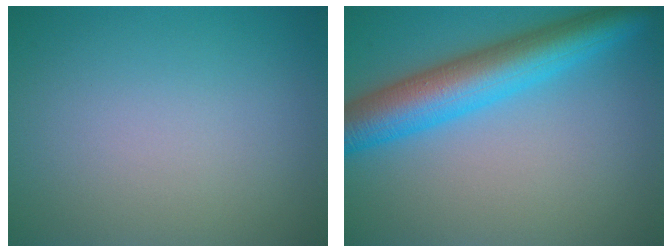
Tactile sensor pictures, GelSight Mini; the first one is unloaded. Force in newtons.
{"total": 7.6, "press": 7.6, "slide": 0.3}